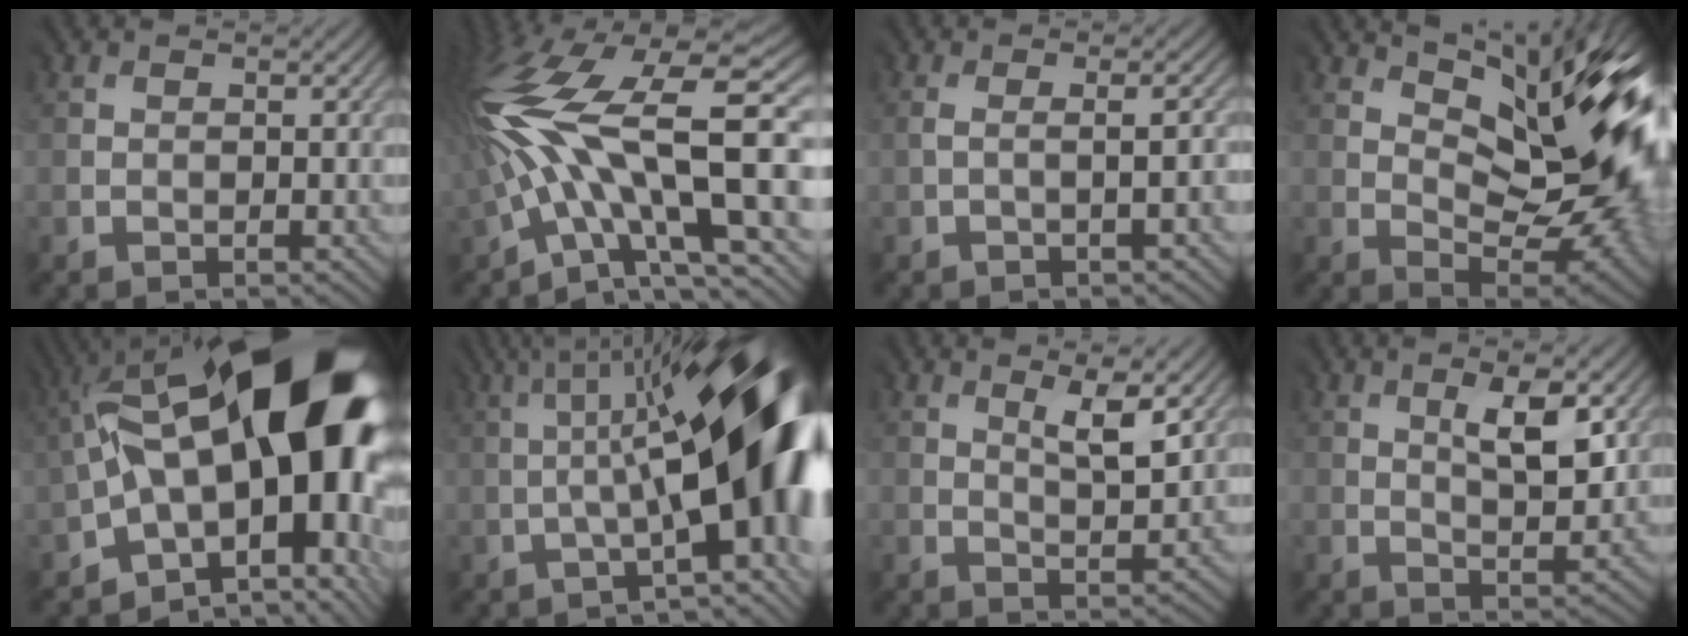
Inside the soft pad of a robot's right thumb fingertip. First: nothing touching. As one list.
[{"total": 18.2, "force": [0.0, 7.0, 16.8], "torque": [-0.327, 0.006, 0.002]}, {"total": 1.6, "force": [-0.5, 0.0, 1.6], "torque": [-0.014, 0.005, -0.010]}, {"total": 17.2, "force": [6.6, 7.6, 13.9], "torque": [-0.185, 0.015, 0.105]}, {"total": 20.1, "force": [3.0, 10.9, 16.6], "torque": [-0.275, -0.012, 0.067]}, {"total": 18.3, "force": [-1.0, 5.6, 17.4], "torque": [-0.226, 0.014, -0.007]}, {"total": 4.3, "force": [2.4, 0.9, 3.4], "torque": [-0.061, -0.013, 0.051]}, {"total": 5.5, "force": [2.3, 1.8, 4.7], "torque": [-0.083, -0.003, 0.044]}]